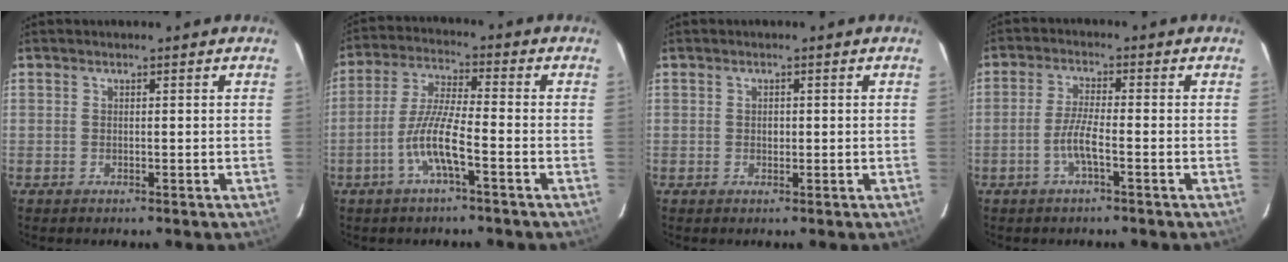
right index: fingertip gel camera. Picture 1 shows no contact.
{"total": 8.1, "force": [-3.6, 0.7, 7.2], "torque": [-0.152, 0.002, -0.069]}
{"total": 1.0, "force": [0.0, 0.9, 0.5], "torque": [-0.007, 0.003, 0.001]}
{"total": 4.3, "force": [-1.9, 0.3, 3.8], "torque": [-0.081, 0.000, -0.038]}